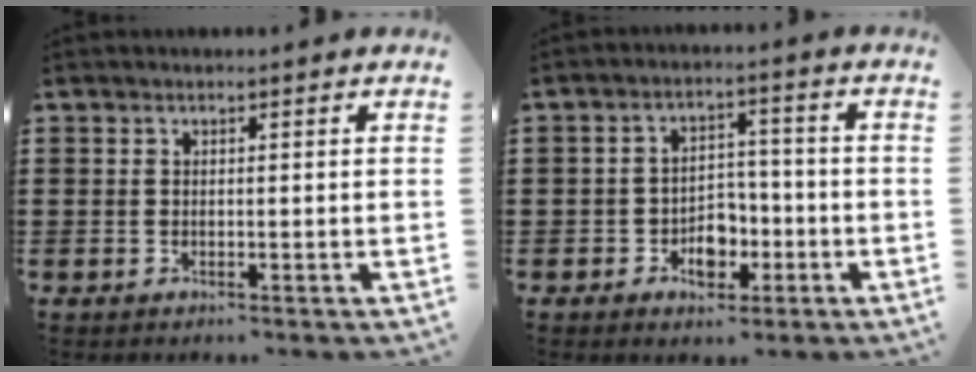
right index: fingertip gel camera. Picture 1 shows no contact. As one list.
[{"total": 4.6, "force": [-2.1, 3.2, 2.6], "torque": [-0.041, 0.002, -0.039]}]